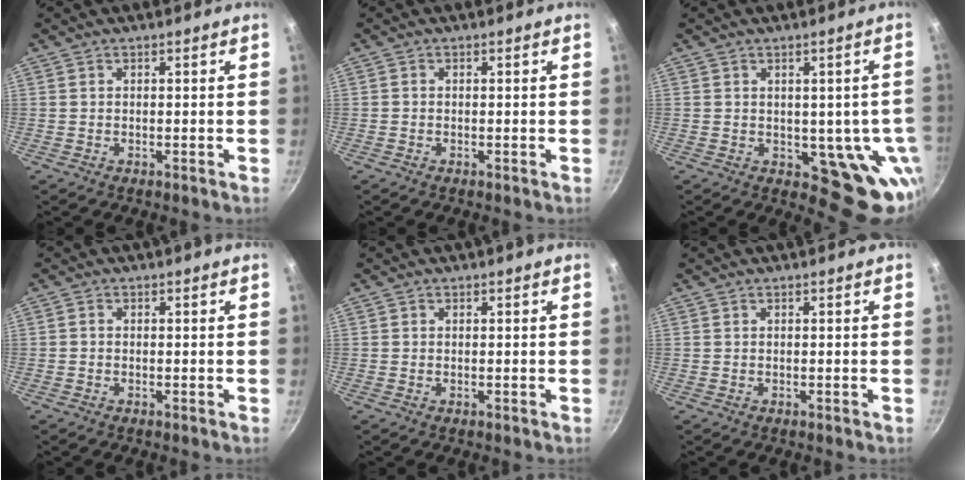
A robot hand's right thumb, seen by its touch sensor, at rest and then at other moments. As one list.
[{"total": 0.0}, {"total": 10.3, "force": [-1.4, 5.7, 8.5], "torque": [-0.056, -0.009, -0.010]}, {"total": 0.6, "force": [-0.3, 0.5, 0.2], "torque": [-0.003, 0.002, -0.007]}, {"total": 0.0}, {"total": 0.0}]